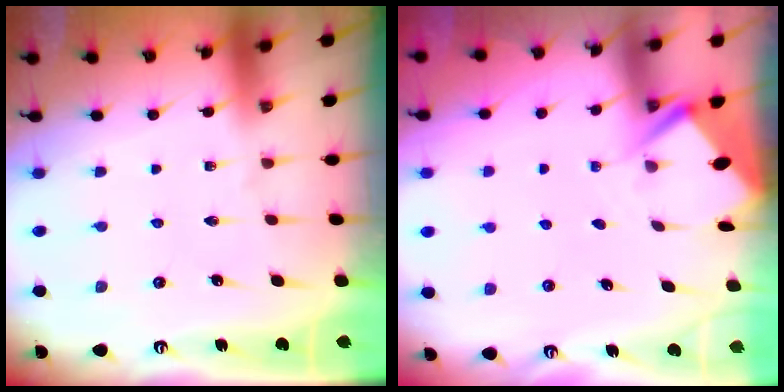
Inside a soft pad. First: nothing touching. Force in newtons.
{"total": 2.9, "press": 2.9, "slide": 0.3}